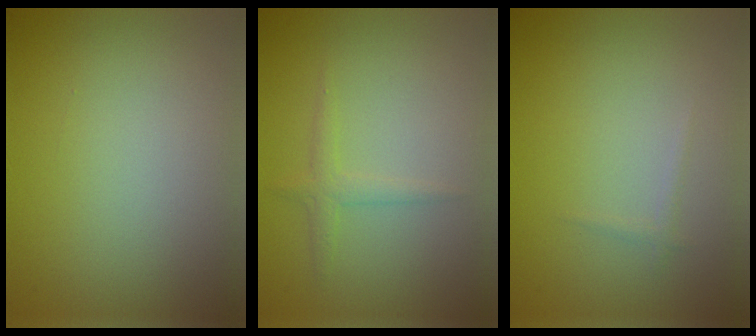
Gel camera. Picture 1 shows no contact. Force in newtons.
{"total": 1.3, "press": 1.3, "slide": 0.0}
{"total": 0.6, "press": 0.6, "slide": 0.0}